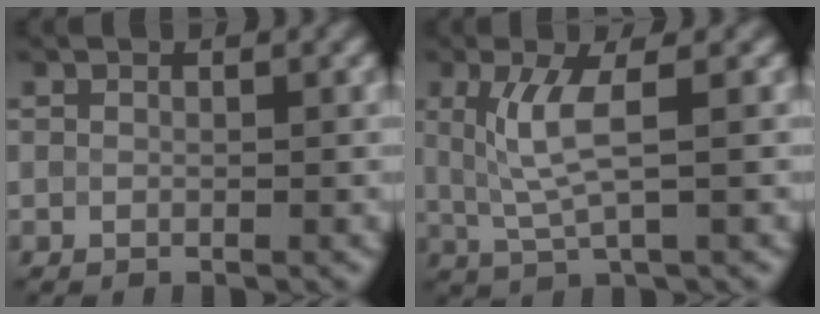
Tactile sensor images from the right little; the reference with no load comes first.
{"total": 4.0, "force": [0.8, 0.8, 3.9], "torque": [-0.086, -0.001, 0.019]}